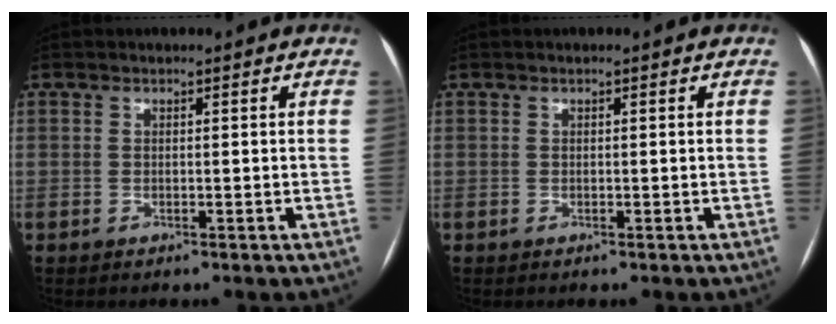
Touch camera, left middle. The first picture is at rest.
{"total": 0.0}